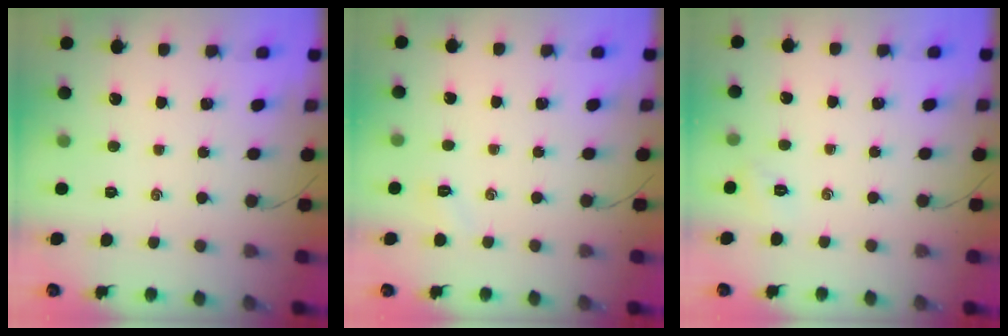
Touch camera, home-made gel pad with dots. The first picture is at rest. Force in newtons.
{"total": 2.9, "press": 2.8, "slide": 0.8}
{"total": 2.5, "press": 2.4, "slide": 0.7}